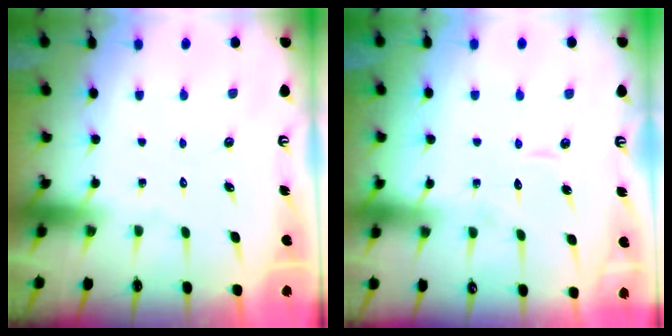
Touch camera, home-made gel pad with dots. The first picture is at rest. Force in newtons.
{"total": 6.5, "press": 6.5, "slide": 0.5}